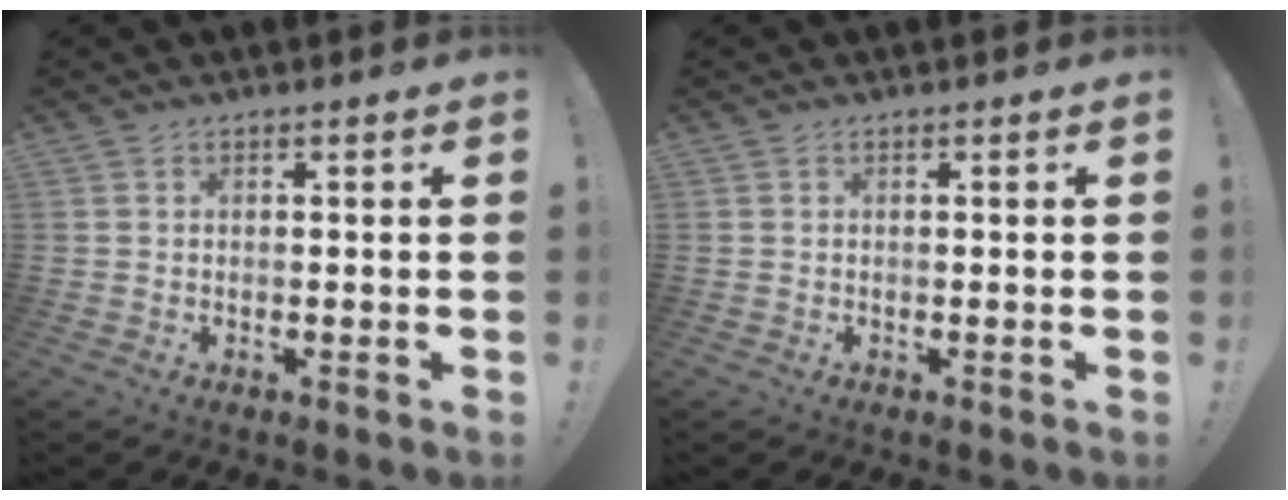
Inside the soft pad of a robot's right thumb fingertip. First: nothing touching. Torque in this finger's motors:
{"motor_torque": [0.00, 0.00, -0.07, 0.07, 0.03]}